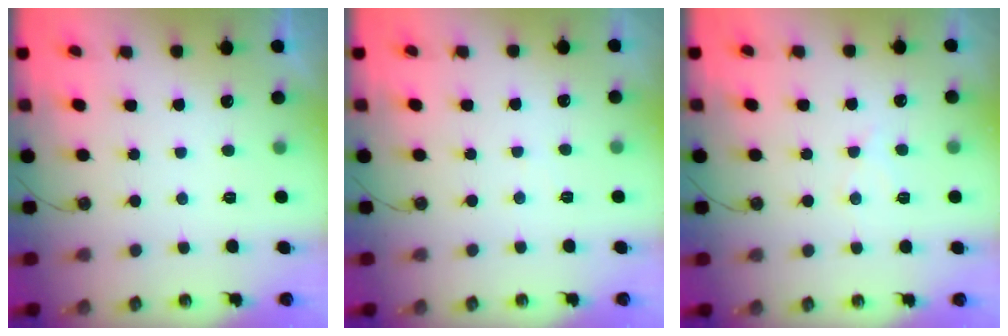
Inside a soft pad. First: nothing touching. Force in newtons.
{"total": 1.9, "press": 1.9, "slide": 0.4}
{"total": 6.6, "press": 6.5, "slide": 0.8}